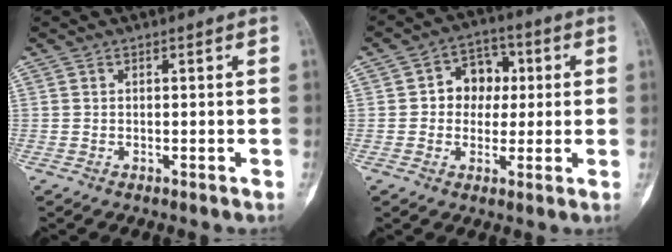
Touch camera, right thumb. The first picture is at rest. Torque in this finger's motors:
{"motor_torque": [0.79, 0.72, 0.49, -0.01, 0.00]}